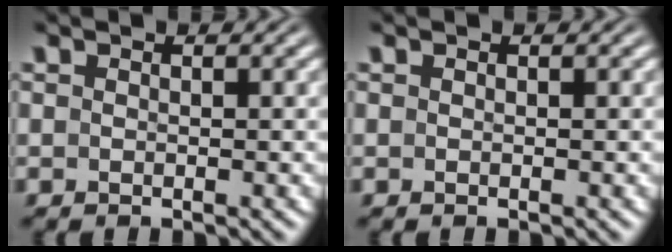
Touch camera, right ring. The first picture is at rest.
{"total": 0.0}